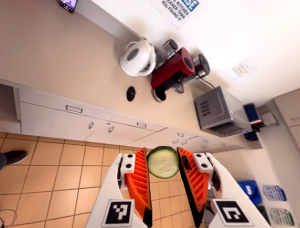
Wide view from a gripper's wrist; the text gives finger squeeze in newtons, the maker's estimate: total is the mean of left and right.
{"total": 8.2, "left": 8.1, "right": 8.2}